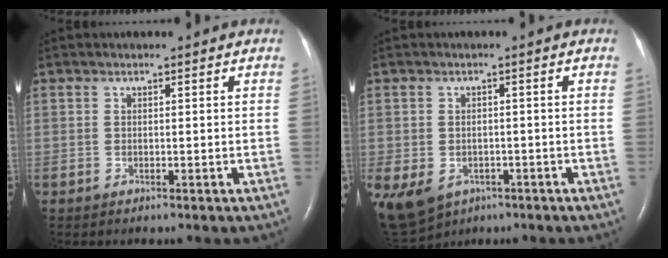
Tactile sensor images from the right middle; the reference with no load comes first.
{"total": 19.4, "force": [-8.8, 14.8, 8.9], "torque": [-0.292, -0.022, -0.121]}